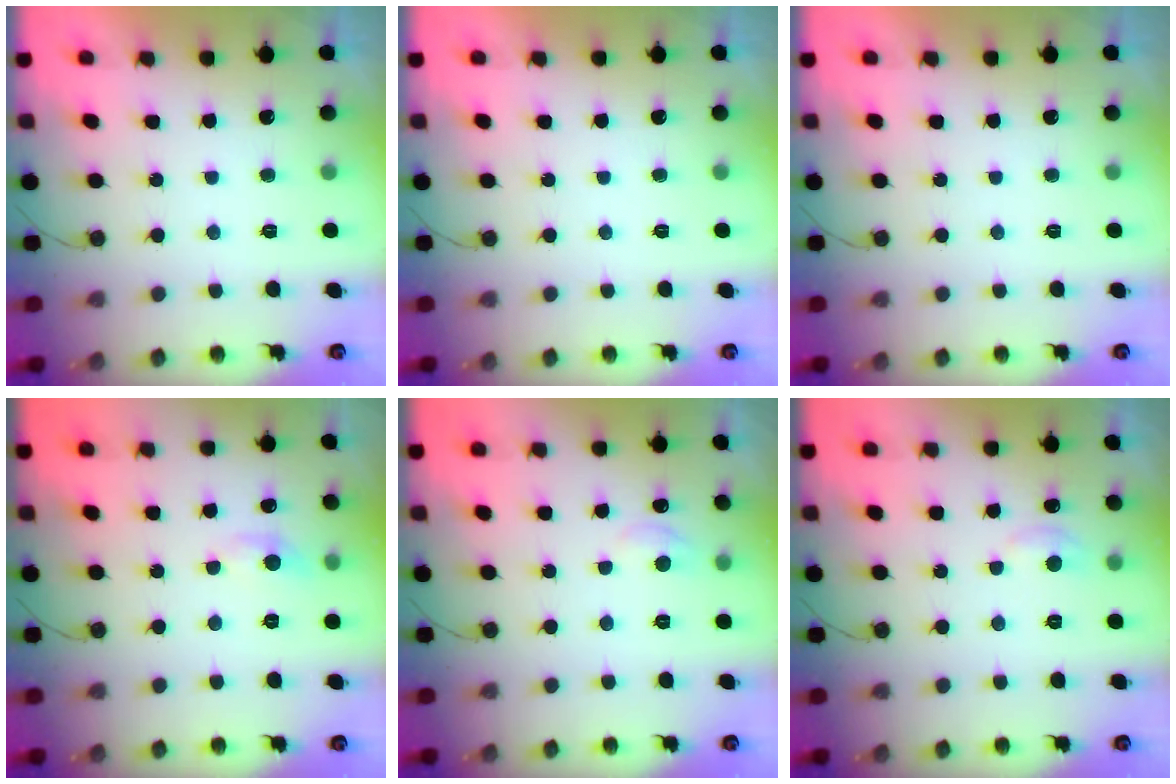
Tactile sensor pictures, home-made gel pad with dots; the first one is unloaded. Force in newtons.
{"total": 0.0}
{"total": 0.0}
{"total": 3.8, "press": 3.7, "slide": 0.5}
{"total": 5.6, "press": 5.5, "slide": 0.7}
{"total": 3.8, "press": 3.8, "slide": 0.5}